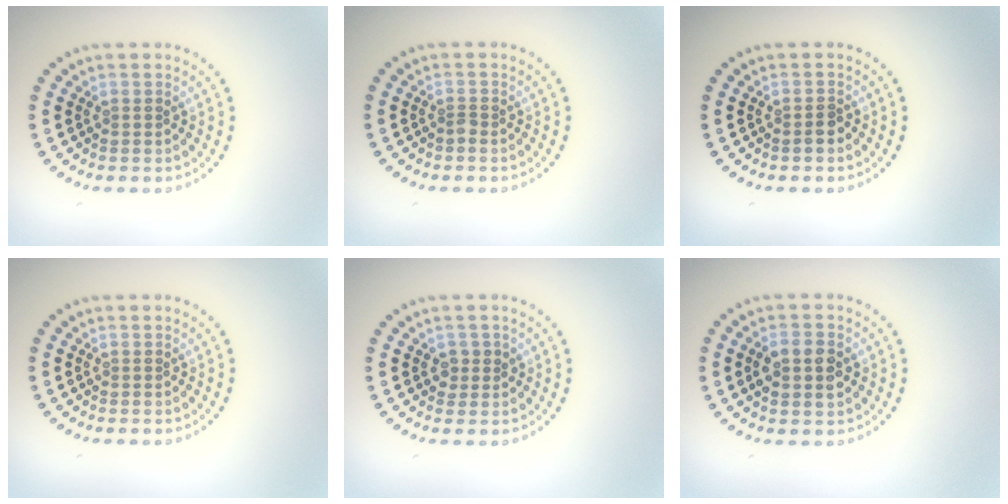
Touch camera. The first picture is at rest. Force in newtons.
{"total": 0.6, "press": 0.5, "slide": 0.4}
{"total": 1.3, "press": 1.1, "slide": 0.7}
{"total": 0.0}
{"total": 1.3, "press": 1.2, "slide": 0.6}
{"total": 3.6, "press": 3.6, "slide": 0.1}